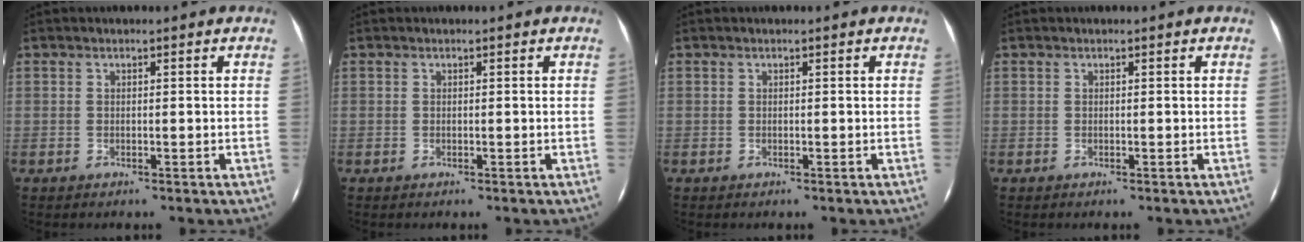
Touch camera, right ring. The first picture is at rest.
{"total": 0.0}
{"total": 0.0}
{"total": 0.0}